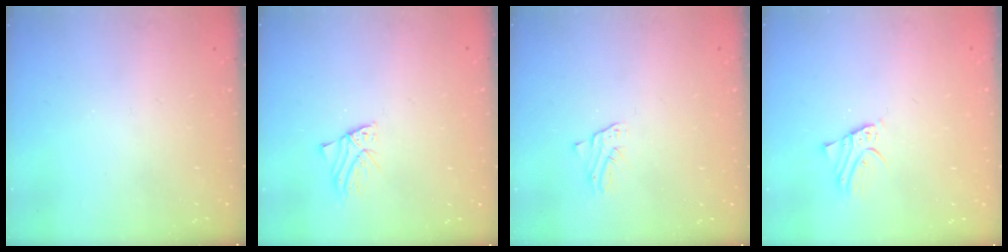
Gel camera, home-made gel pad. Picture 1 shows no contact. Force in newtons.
{"total": 1.8, "press": 1.8, "slide": 0.1}
{"total": 1.6, "press": 1.6, "slide": 0.2}
{"total": 2.0, "press": 2.0, "slide": 0.1}